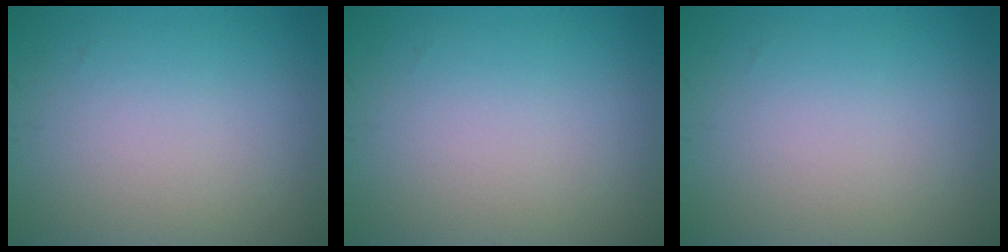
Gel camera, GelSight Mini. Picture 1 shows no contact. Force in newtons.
{"total": 0.0}
{"total": 0.0}